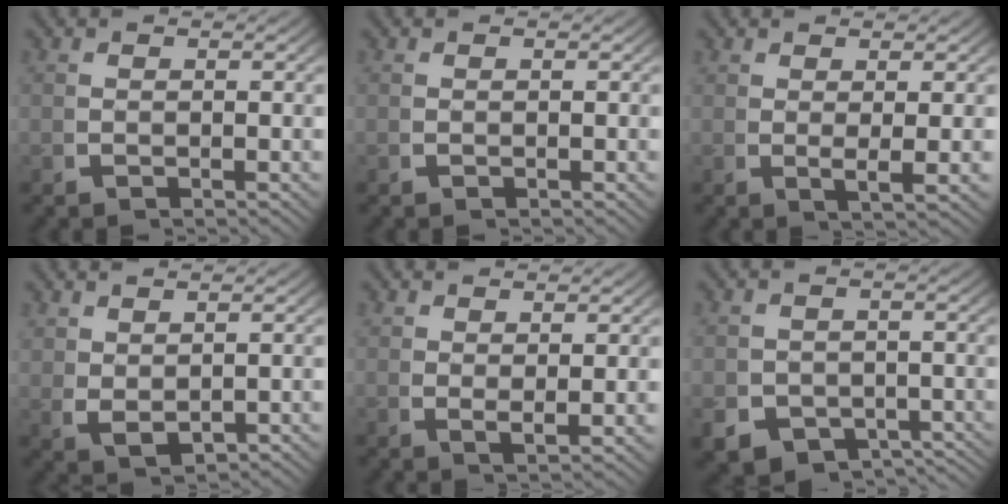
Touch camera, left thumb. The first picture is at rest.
{"total": 0.0}
{"total": 2.3, "force": [0.6, 0.1, 2.2], "torque": [-0.043, -0.008, 0.016]}
{"total": 2.9, "force": [0.3, 1.8, 2.2], "torque": [-0.049, -0.015, 0.027]}
{"total": 1.6, "force": [1.1, 0.1, 1.2], "torque": [-0.024, -0.007, 0.029]}
{"total": 8.6, "force": [-4.9, 6.1, 3.4], "torque": [-0.069, -0.047, -0.067]}